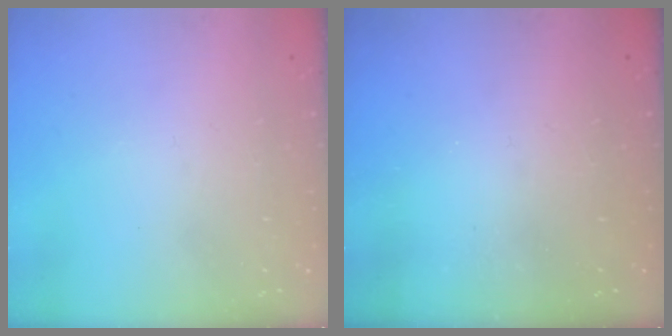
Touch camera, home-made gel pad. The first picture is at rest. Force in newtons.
{"total": 0.8, "press": 0.8, "slide": 0.3}